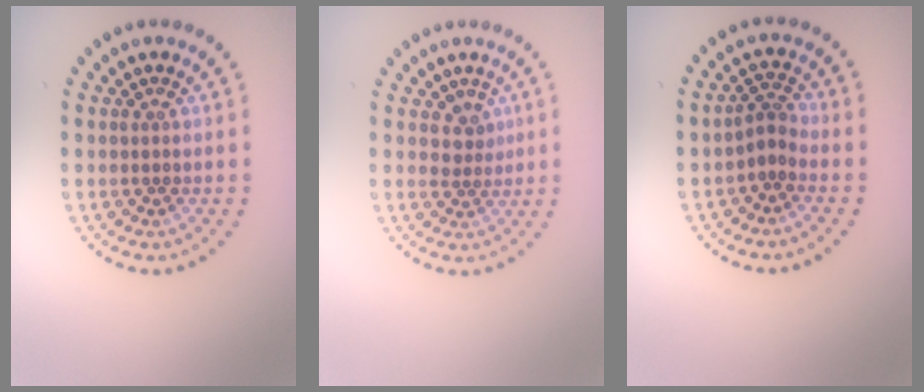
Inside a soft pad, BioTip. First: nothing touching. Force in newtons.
{"total": 1.7, "press": 1.2, "slide": 1.2}
{"total": 1.9, "press": 1.2, "slide": 1.5}